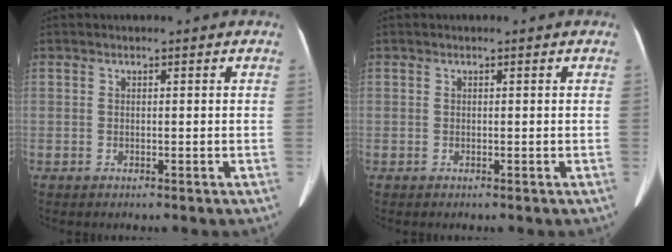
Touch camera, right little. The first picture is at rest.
{"total": 0.0}